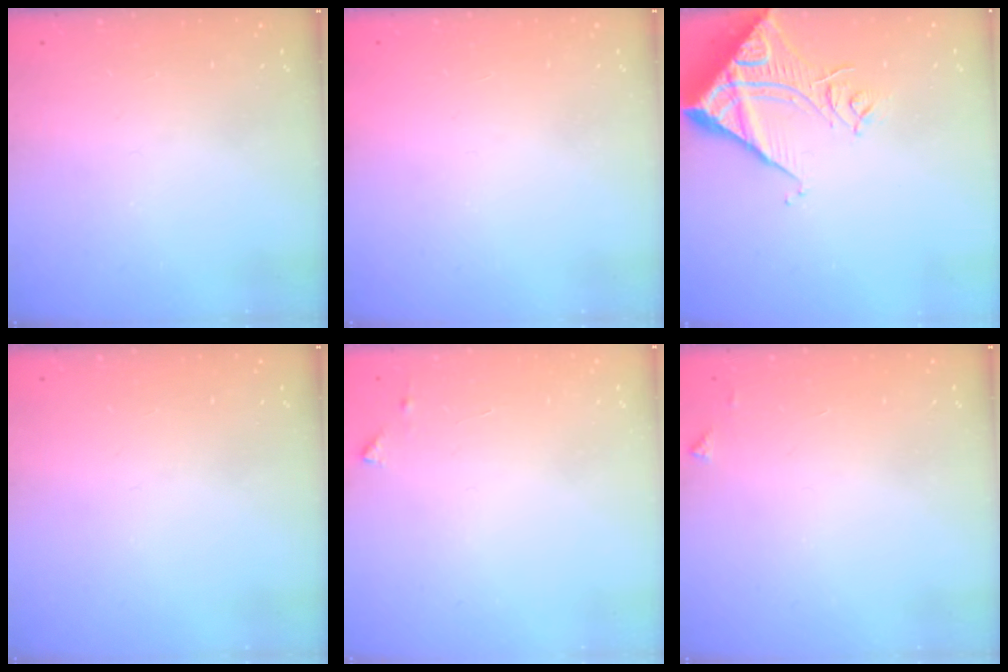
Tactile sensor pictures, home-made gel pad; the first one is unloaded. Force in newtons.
{"total": 1.5, "press": 1.5, "slide": 0.1}
{"total": 13.9, "press": 13.8, "slide": 1.7}
{"total": 0.0}
{"total": 4.1, "press": 4.1, "slide": 0.5}
{"total": 3.8, "press": 3.7, "slide": 0.6}